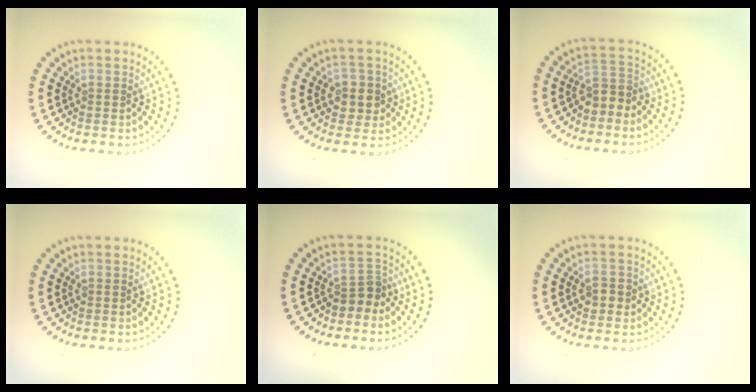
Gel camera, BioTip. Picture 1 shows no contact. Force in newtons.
{"total": 2.5, "press": 2.3, "slide": 0.9}
{"total": 2.3, "press": 2.0, "slide": 1.3}
{"total": 0.0}
{"total": 2.2, "press": 1.7, "slide": 1.4}
{"total": 1.7, "press": 1.7, "slide": 0.3}